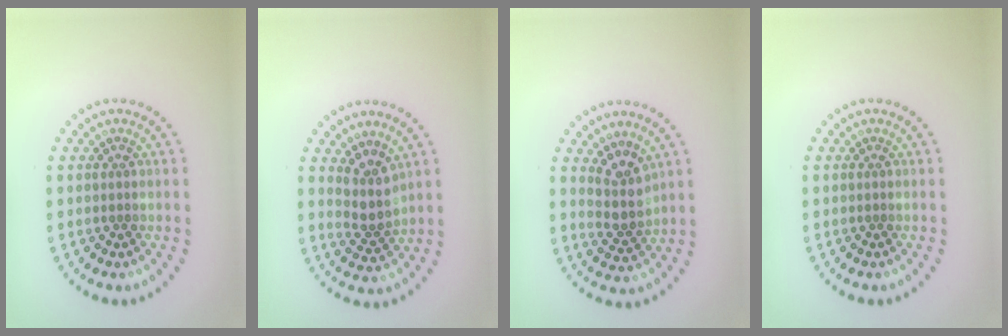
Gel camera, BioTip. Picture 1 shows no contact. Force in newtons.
{"total": 2.7, "press": 2.0, "slide": 1.8}
{"total": 2.9, "press": 2.4, "slide": 1.7}
{"total": 0.0}